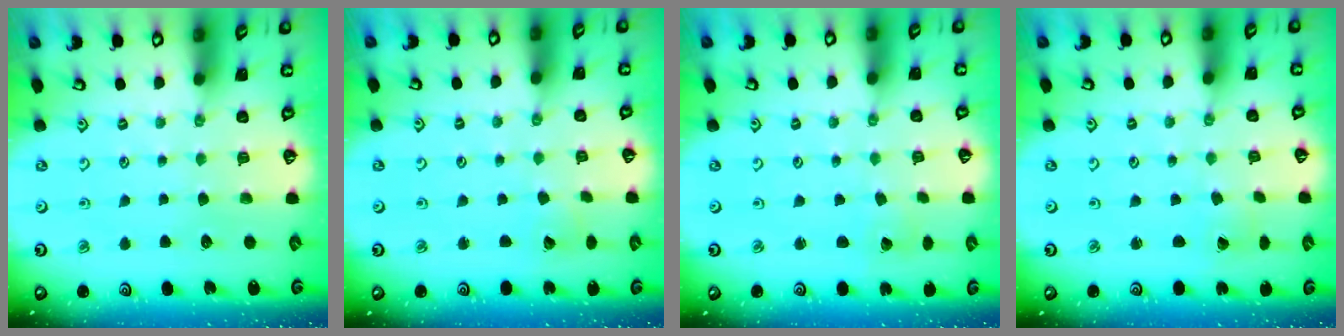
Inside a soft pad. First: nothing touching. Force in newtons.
{"total": 2.6, "press": 2.6, "slide": 0.3}
{"total": 2.2, "press": 2.2, "slide": 0.1}
{"total": 0.7, "press": 0.7, "slide": 0.0}